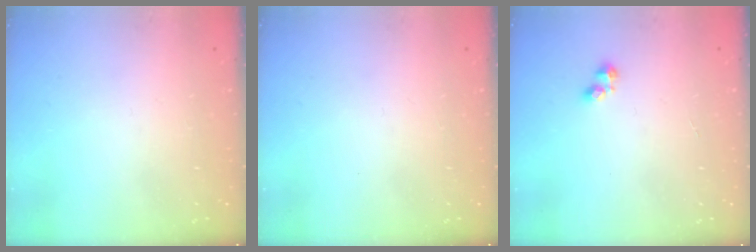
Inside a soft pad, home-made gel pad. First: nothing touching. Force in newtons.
{"total": 0.0}
{"total": 2.4, "press": 2.3, "slide": 0.5}